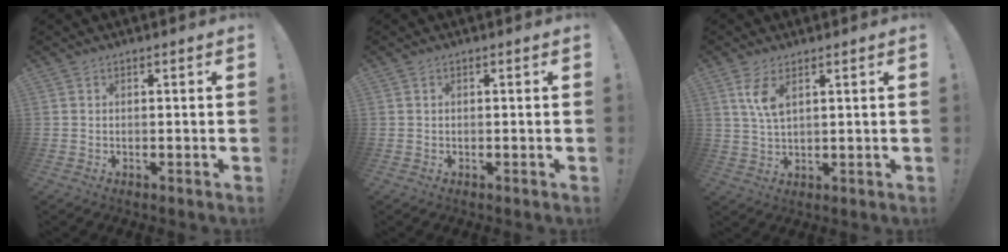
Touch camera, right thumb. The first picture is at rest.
{"total": 0.0}
{"total": 6.1, "force": [2.9, 2.2, 4.9], "torque": [-0.094, -0.014, 0.048]}